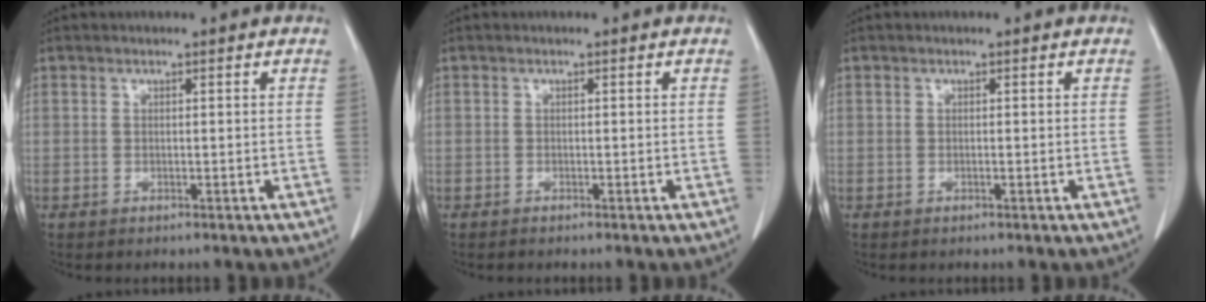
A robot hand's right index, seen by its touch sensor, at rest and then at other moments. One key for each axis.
{"total": 0.0}
{"total": 0.0}